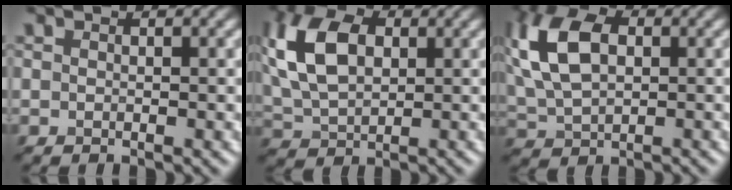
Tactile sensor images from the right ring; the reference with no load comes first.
{"total": 7.8, "force": [2.1, 4.9, 5.6], "torque": [-0.151, 0.027, 0.057]}
{"total": 7.8, "force": [2.0, 4.8, 5.9], "torque": [-0.156, 0.028, 0.051]}